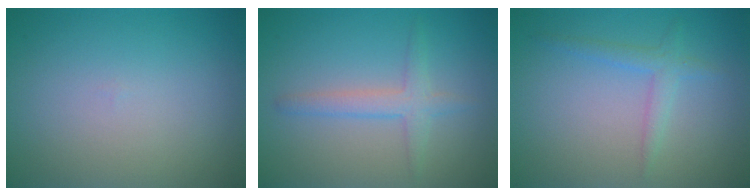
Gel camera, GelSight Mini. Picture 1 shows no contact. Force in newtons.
{"total": 2.3, "press": 2.3, "slide": 0.1}
{"total": 1.9, "press": 1.9, "slide": 0.1}